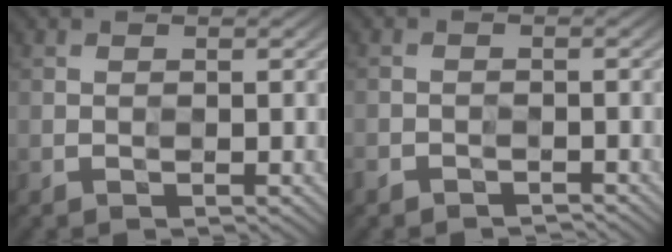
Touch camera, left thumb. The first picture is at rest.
{"total": 1.8, "force": [-1.6, 0.1, -0.8], "torque": [0.012, -0.003, -0.037]}